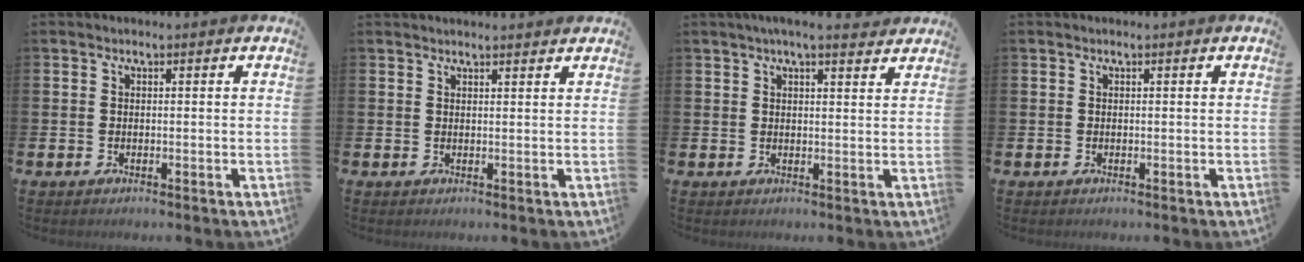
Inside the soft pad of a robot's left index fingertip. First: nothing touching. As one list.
[{"total": 1.4, "force": [1.4, -0.1, 0.2], "torque": [0.004, -0.007, 0.023]}, {"total": 3.6, "force": [3.3, 0.2, 1.5], "torque": [-0.026, -0.011, 0.056]}, {"total": 0.0}]